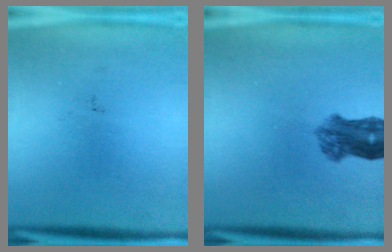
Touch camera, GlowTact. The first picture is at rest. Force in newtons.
{"total": 5.0}